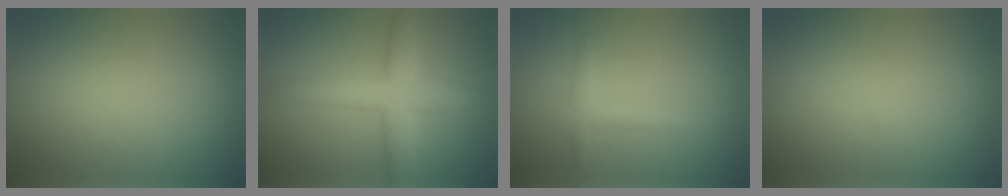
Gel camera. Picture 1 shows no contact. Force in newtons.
{"total": 5.5, "press": 5.5, "slide": 0.1}
{"total": 1.3, "press": 1.3, "slide": 0.1}
{"total": 0.0}